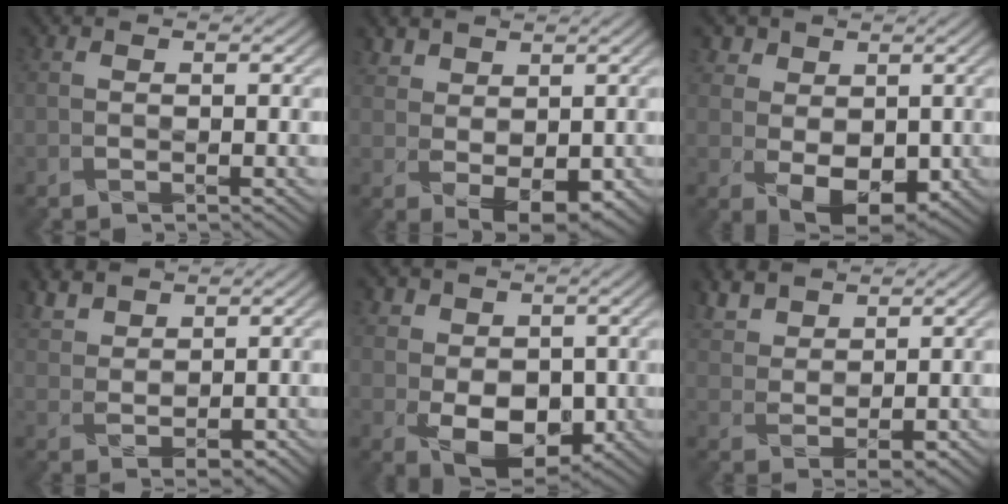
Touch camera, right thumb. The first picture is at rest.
{"total": 4.6, "force": [1.8, 2.9, 3.1], "torque": [-0.066, -0.003, 0.041]}
{"total": 6.0, "force": [1.2, 4.7, 3.6], "torque": [-0.077, -0.009, 0.026]}
{"total": 3.8, "force": [2.8, 2.0, 1.7], "torque": [-0.048, 0.006, 0.064]}
{"total": 7.2, "force": [0.0, 5.7, 4.5], "torque": [-0.096, -0.010, 0.001]}
{"total": 4.6, "force": [3.2, 2.4, 2.4], "torque": [-0.063, 0.008, 0.071]}